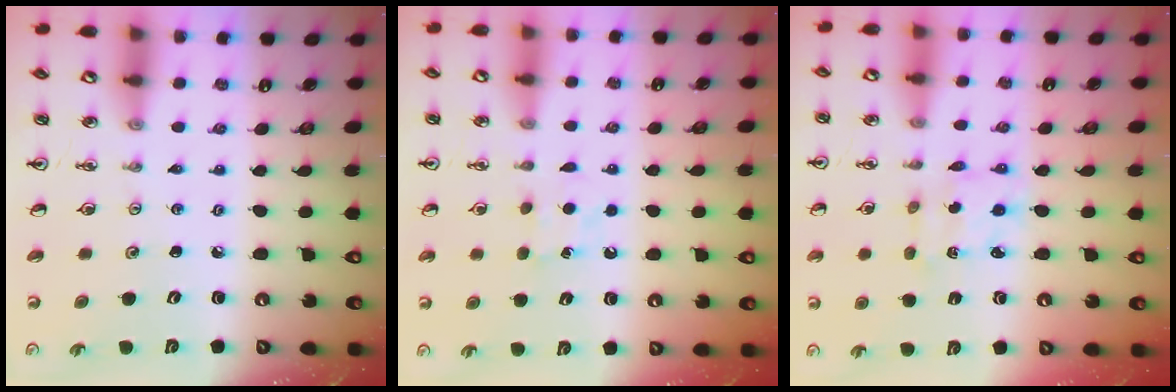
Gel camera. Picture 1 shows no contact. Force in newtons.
{"total": 6.1, "press": 6.1, "slide": 0.8}
{"total": 2.3, "press": 2.2, "slide": 0.7}